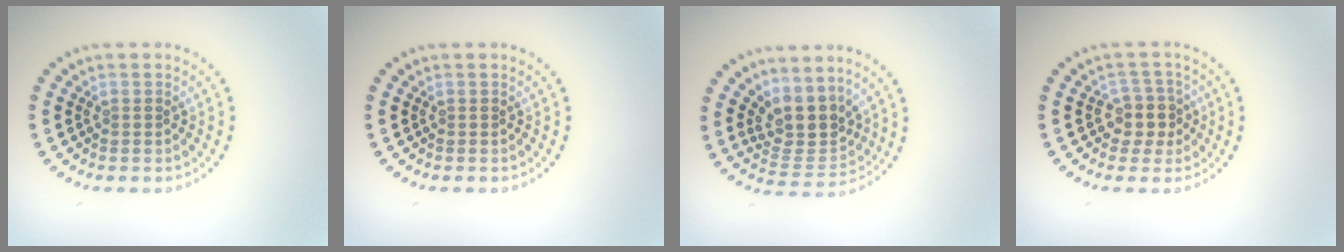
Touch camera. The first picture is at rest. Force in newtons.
{"total": 0.0}
{"total": 4.0, "press": 3.2, "slide": 2.3}
{"total": 2.7, "press": 2.3, "slide": 1.5}